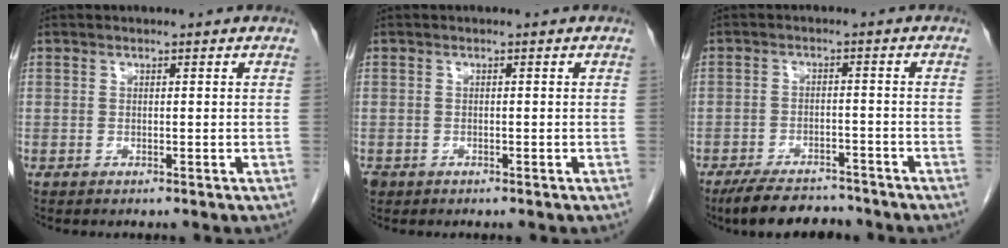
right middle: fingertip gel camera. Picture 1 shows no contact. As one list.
[{"total": 1.5, "force": [-1.0, 1.1, 0.5], "torque": [-0.014, 0.000, -0.015]}, {"total": 8.3, "force": [-7.3, 2.7, 2.9], "torque": [-0.049, -0.008, -0.115]}]